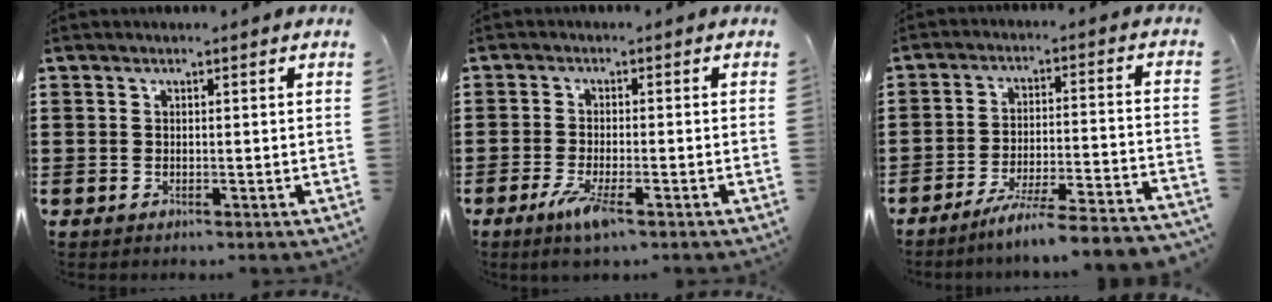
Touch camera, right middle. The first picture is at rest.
{"total": 4.4, "force": [-2.3, 0.8, 3.7], "torque": [-0.077, -0.011, -0.042]}
{"total": 6.8, "force": [-6.0, -1.0, 2.9], "torque": [-0.047, -0.016, -0.118]}